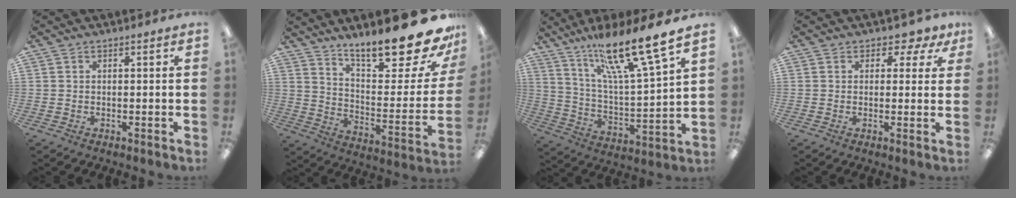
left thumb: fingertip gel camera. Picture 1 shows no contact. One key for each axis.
{"total": 21.7, "fx": 17.2, "fy": 5.0, "fz": 12.4, "tx": -0.163, "ty": -0.130, "tz": 0.275}
{"total": 19.2, "fx": 15.4, "fy": 2.4, "fz": 11.2, "tx": -0.198, "ty": -0.101, "tz": 0.251}
{"total": 3.1, "fx": 1.6, "fy": 2.4, "fz": 1.1, "tx": -0.001, "ty": -0.006, "tz": 0.026}